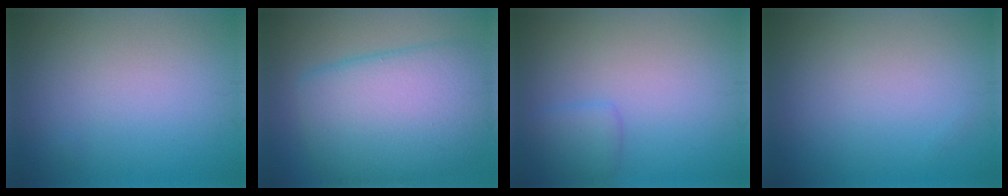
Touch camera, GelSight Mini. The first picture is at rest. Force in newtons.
{"total": 10.3, "press": 10.3, "slide": 0.3}
{"total": 1.6, "press": 1.6, "slide": 0.0}
{"total": 0.0}